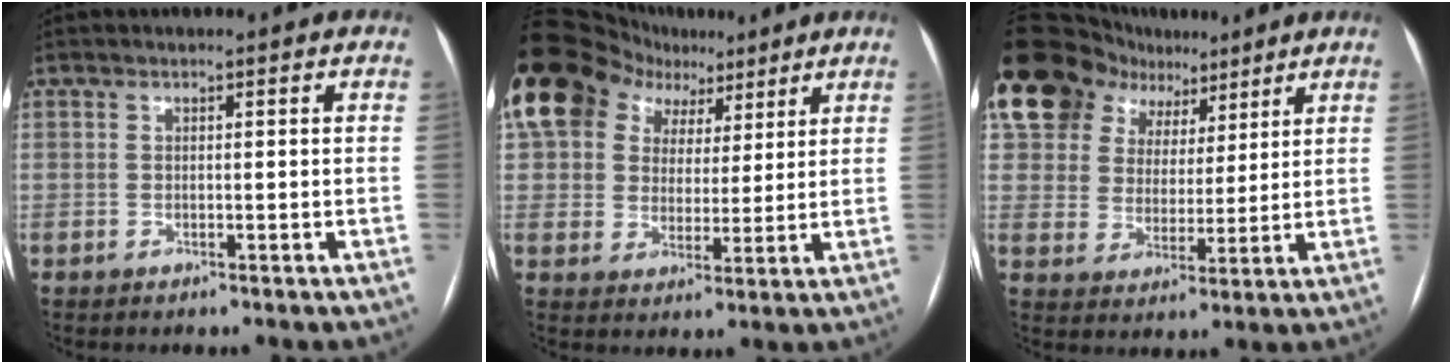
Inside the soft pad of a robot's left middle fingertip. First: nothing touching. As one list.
[{"total": 16.5, "force": [9.1, 11.6, 7.5], "torque": [-0.150, 0.073, 0.159]}, {"total": 21.0, "force": [13.4, 14.1, 8.1], "torque": [-0.198, 0.075, 0.240]}]